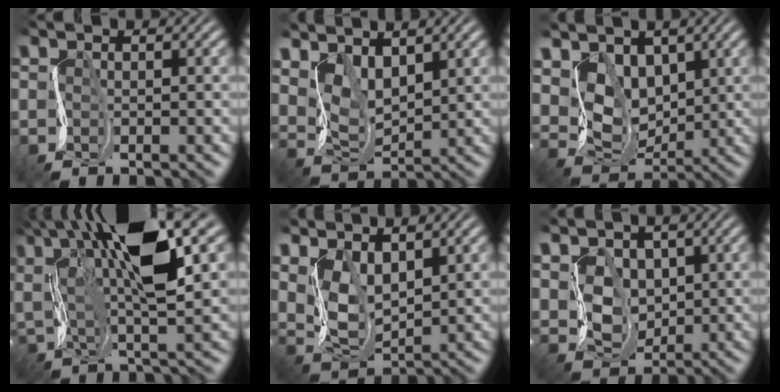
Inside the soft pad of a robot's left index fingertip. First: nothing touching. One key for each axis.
{"total": 4.7, "fx": 3.4, "fy": 2.3, "fz": 2.2, "tx": -0.057, "ty": -0.001, "tz": 0.071}
{"total": 5.5, "fx": 3.0, "fy": 3.9, "fz": 2.3, "tx": -0.060, "ty": -0.006, "tz": 0.058}
{"total": 12.4, "fx": 6.1, "fy": 3.5, "fz": 10.2, "tx": -0.175, "ty": 0.024, "tz": 0.102}
{"total": 4.7, "fx": 3.0, "fy": 2.3, "fz": 2.7, "tx": -0.067, "ty": 0.000, "tz": 0.065}
{"total": 3.8, "fx": 1.9, "fy": 3.0, "fz": 1.3, "tx": -0.049, "ty": -0.002, "tz": 0.045}